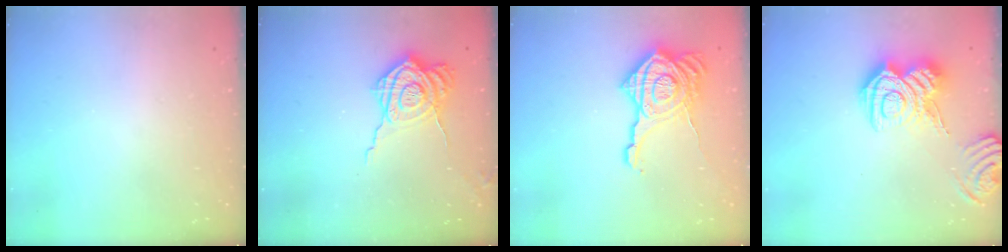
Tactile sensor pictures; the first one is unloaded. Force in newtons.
{"total": 10.9, "press": 10.9, "slide": 1.0}
{"total": 21.5, "press": 21.4, "slide": 1.7}
{"total": 15.6, "press": 15.6, "slide": 0.6}